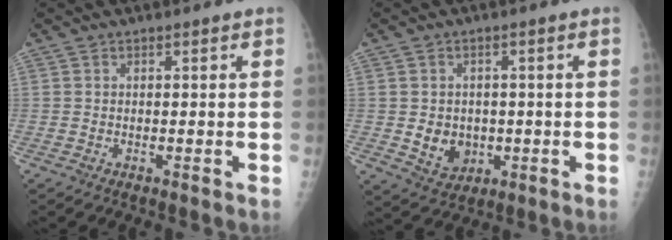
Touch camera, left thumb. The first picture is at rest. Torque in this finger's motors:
{"motor_torque": [-0.06, 0.09, 0.03, -0.03, 0.01]}